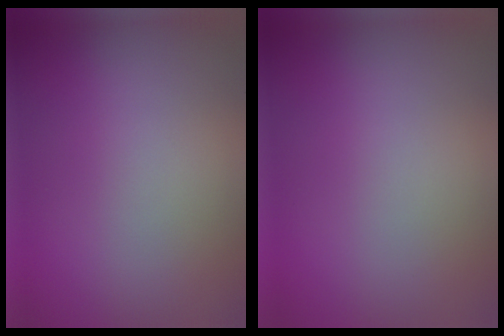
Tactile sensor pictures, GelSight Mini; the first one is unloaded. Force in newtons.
{"total": 0.0}